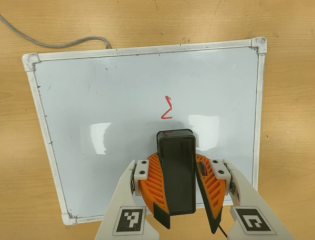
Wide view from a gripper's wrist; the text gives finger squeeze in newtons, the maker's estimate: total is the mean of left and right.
{"total": 10.7, "left": 10.5, "right": 10.9}